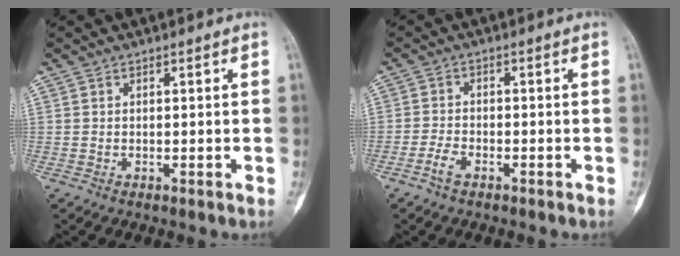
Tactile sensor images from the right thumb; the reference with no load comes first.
{"total": 2.9, "force": [-1.9, 1.3, 1.7], "torque": [-0.037, 0.010, -0.038]}